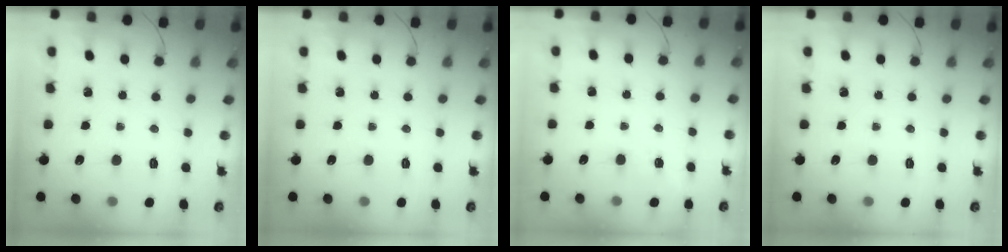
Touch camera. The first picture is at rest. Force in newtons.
{"total": 0.0}
{"total": 2.3, "press": 1.6, "slide": 1.7}
{"total": 0.0}